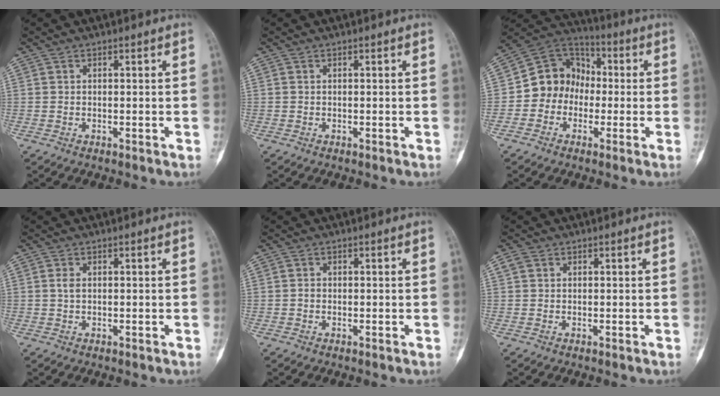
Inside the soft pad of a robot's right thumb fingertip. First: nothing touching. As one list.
[{"total": 0.6, "force": [0.1, 0.3, -0.5], "torque": [0.007, 0.000, 0.001]}, {"total": 11.6, "force": [-1.4, 10.1, 5.5], "torque": [-0.052, 0.040, -0.040]}, {"total": 1.1, "force": [0.3, 1.0, 0.3], "torque": [-0.006, 0.000, 0.003]}, {"total": 0.6, "force": [-0.2, 0.5, 0.3], "torque": [0.001, 0.002, -0.005]}, {"total": 1.3, "force": [0.5, 1.1, 0.0], "torque": [0.003, 0.001, 0.006]}]